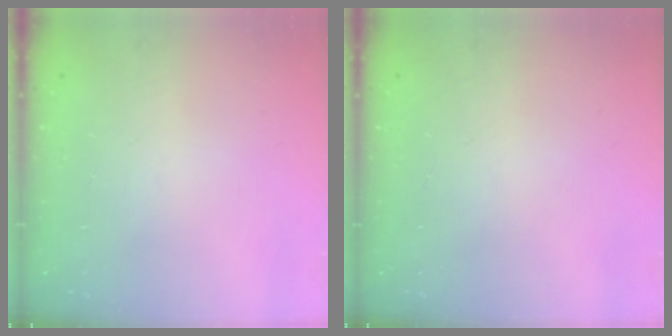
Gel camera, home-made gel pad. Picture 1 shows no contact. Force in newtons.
{"total": 0.0}